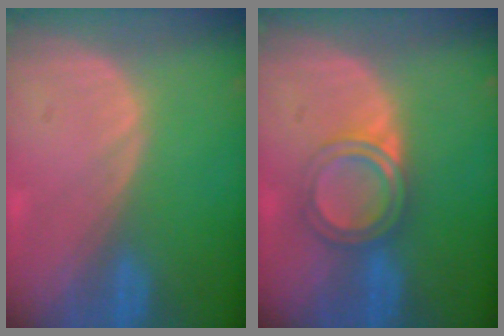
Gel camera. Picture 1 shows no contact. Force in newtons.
{"total": 4.7, "press": 4.5, "slide": 1.3}